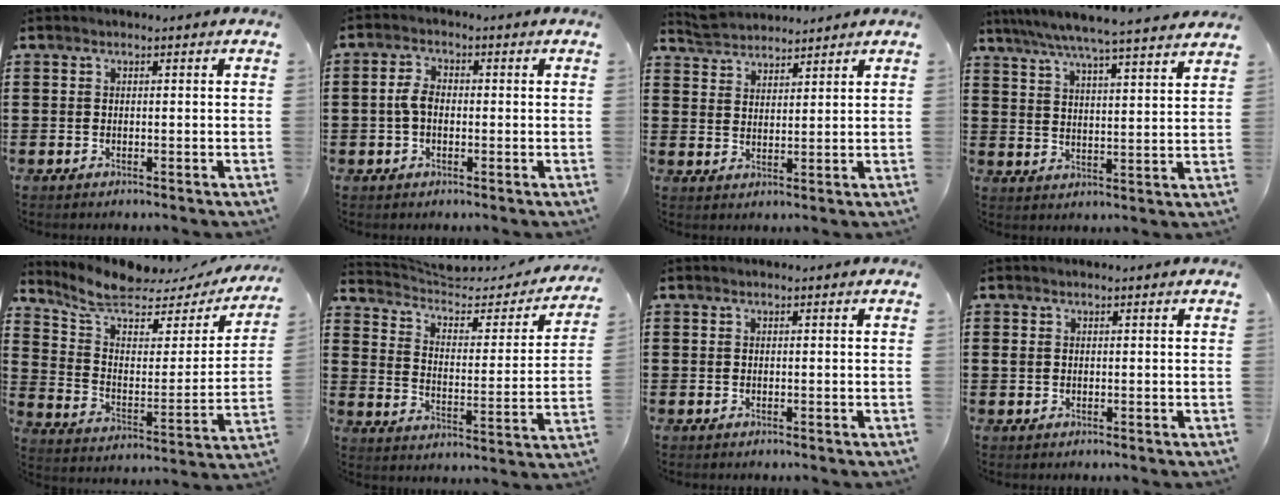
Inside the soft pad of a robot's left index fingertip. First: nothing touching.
{"total": 3.4, "force": [-0.2, 2.3, 2.6], "torque": [-0.067, 0.000, -0.009]}
{"total": 3.8, "force": [3.7, 0.6, 0.1], "torque": [-0.015, -0.007, 0.071]}
{"total": 6.1, "force": [5.4, -0.7, 2.6], "torque": [-0.072, -0.037, 0.091]}
{"total": 6.9, "force": [5.9, 2.0, 3.1], "torque": [-0.091, -0.043, 0.100]}
{"total": 4.8, "force": [3.9, 1.7, 2.3], "torque": [-0.066, -0.027, 0.061]}
{"total": 0.0}
{"total": 0.7, "force": [0.2, 0.5, 0.4], "torque": [-0.010, 0.003, 0.003]}